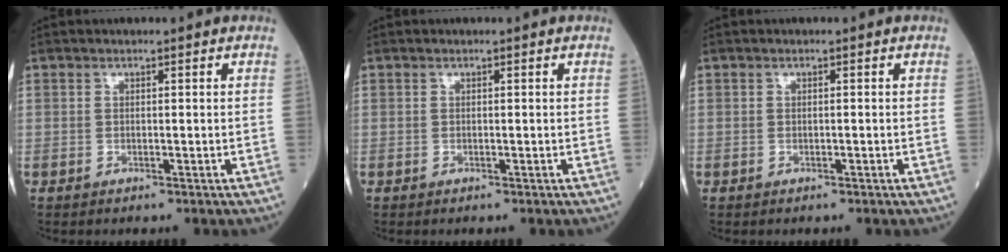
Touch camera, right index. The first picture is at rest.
{"total": 0.0}
{"total": 0.0}